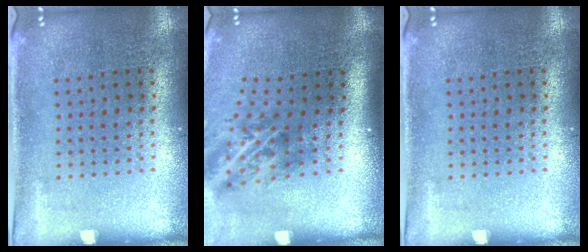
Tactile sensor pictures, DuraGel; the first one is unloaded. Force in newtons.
{"total": 2.1, "press": 1.3, "slide": 1.6}
{"total": 0.0}